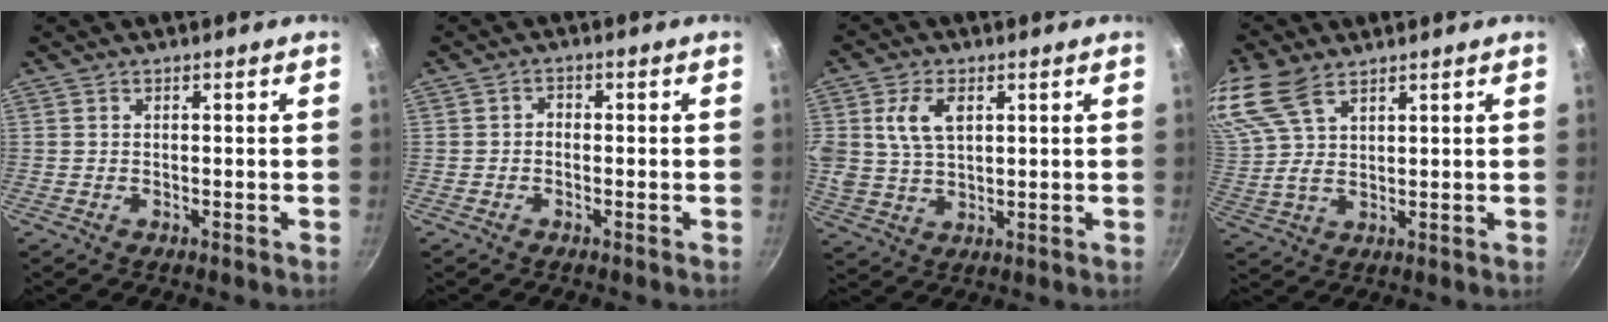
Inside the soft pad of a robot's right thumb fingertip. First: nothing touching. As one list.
[{"total": 1.3, "force": [-0.6, 1.0, 0.7], "torque": [-0.010, 0.009, -0.012]}, {"total": 8.1, "force": [2.6, 5.1, 5.8], "torque": [-0.104, -0.006, 0.049]}, {"total": 11.1, "force": [6.9, 5.3, 6.8], "torque": [-0.145, 0.005, 0.146]}]